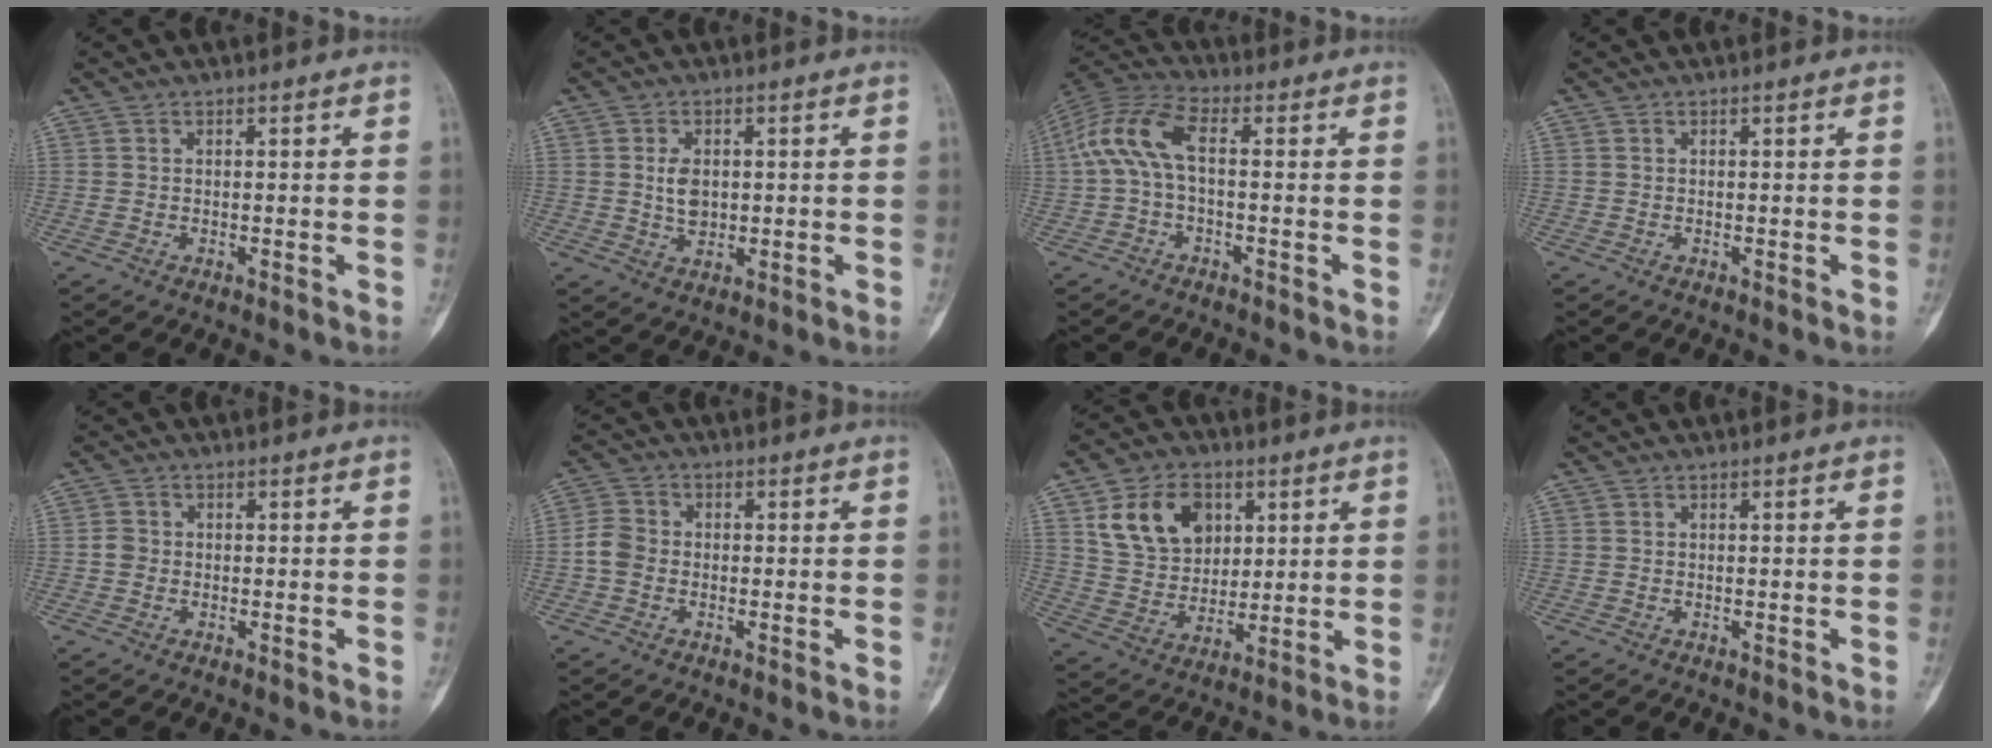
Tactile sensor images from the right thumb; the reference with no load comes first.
{"total": 3.2, "force": [0.3, 2.2, 2.3], "torque": [-0.033, -0.002, 0.007]}
{"total": 9.3, "force": [0.1, 3.9, 8.4], "torque": [-0.196, 0.035, -0.007]}
{"total": 0.0}
{"total": 1.8, "force": [-0.5, 1.5, 0.8], "torque": [-0.008, 0.005, -0.015]}
{"total": 4.0, "force": [-1.1, 3.1, 2.2], "torque": [-0.037, 0.007, -0.033]}
{"total": 13.7, "force": [5.2, 10.2, 7.7], "torque": [-0.097, -0.013, 0.099]}
{"total": 0.0}